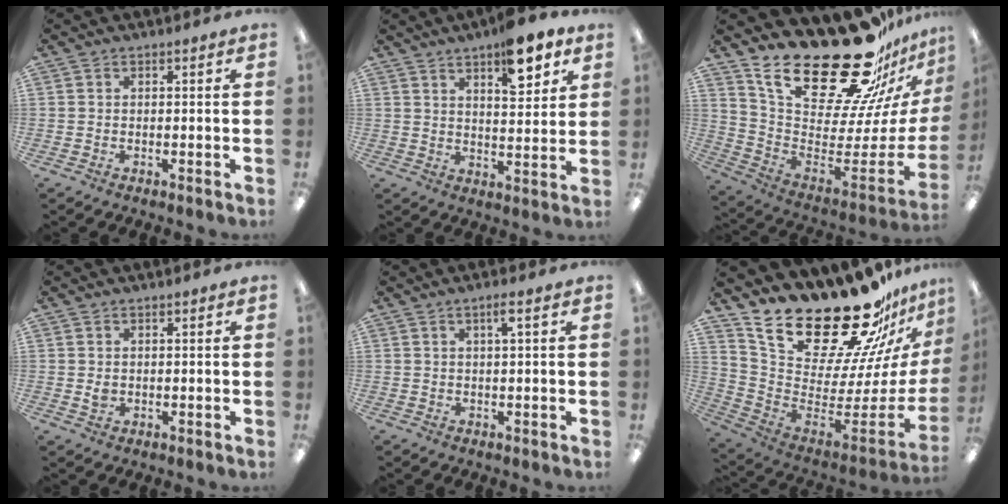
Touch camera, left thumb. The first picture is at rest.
{"total": 11.3, "force": [7.8, 4.1, 7.1], "torque": [-0.084, -0.045, 0.127]}
{"total": 32.8, "force": [22.5, 12.8, 20.1], "torque": [-0.306, -0.170, 0.421]}
{"total": 1.8, "force": [0.6, 1.5, 0.7], "torque": [-0.006, -0.001, 0.008]}
{"total": 2.6, "force": [1.4, 0.3, 2.2], "torque": [-0.038, 0.001, 0.019]}
{"total": 26.7, "force": [21.8, 8.9, 12.6], "torque": [-0.207, -0.173, 0.392]}